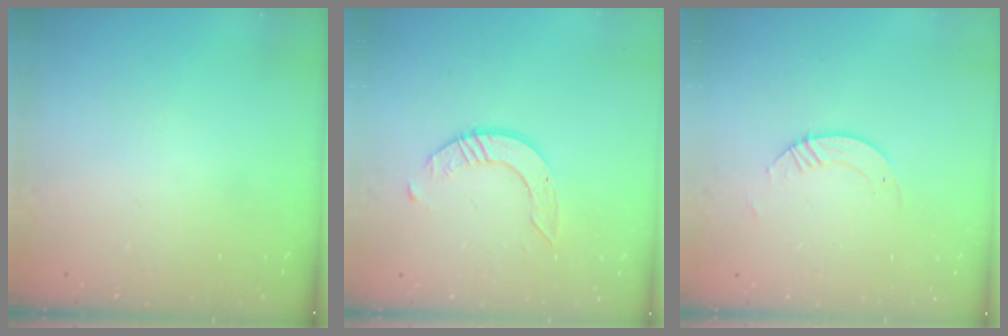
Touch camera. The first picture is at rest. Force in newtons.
{"total": 5.3, "press": 5.3, "slide": 0.5}
{"total": 3.2, "press": 3.2, "slide": 0.3}